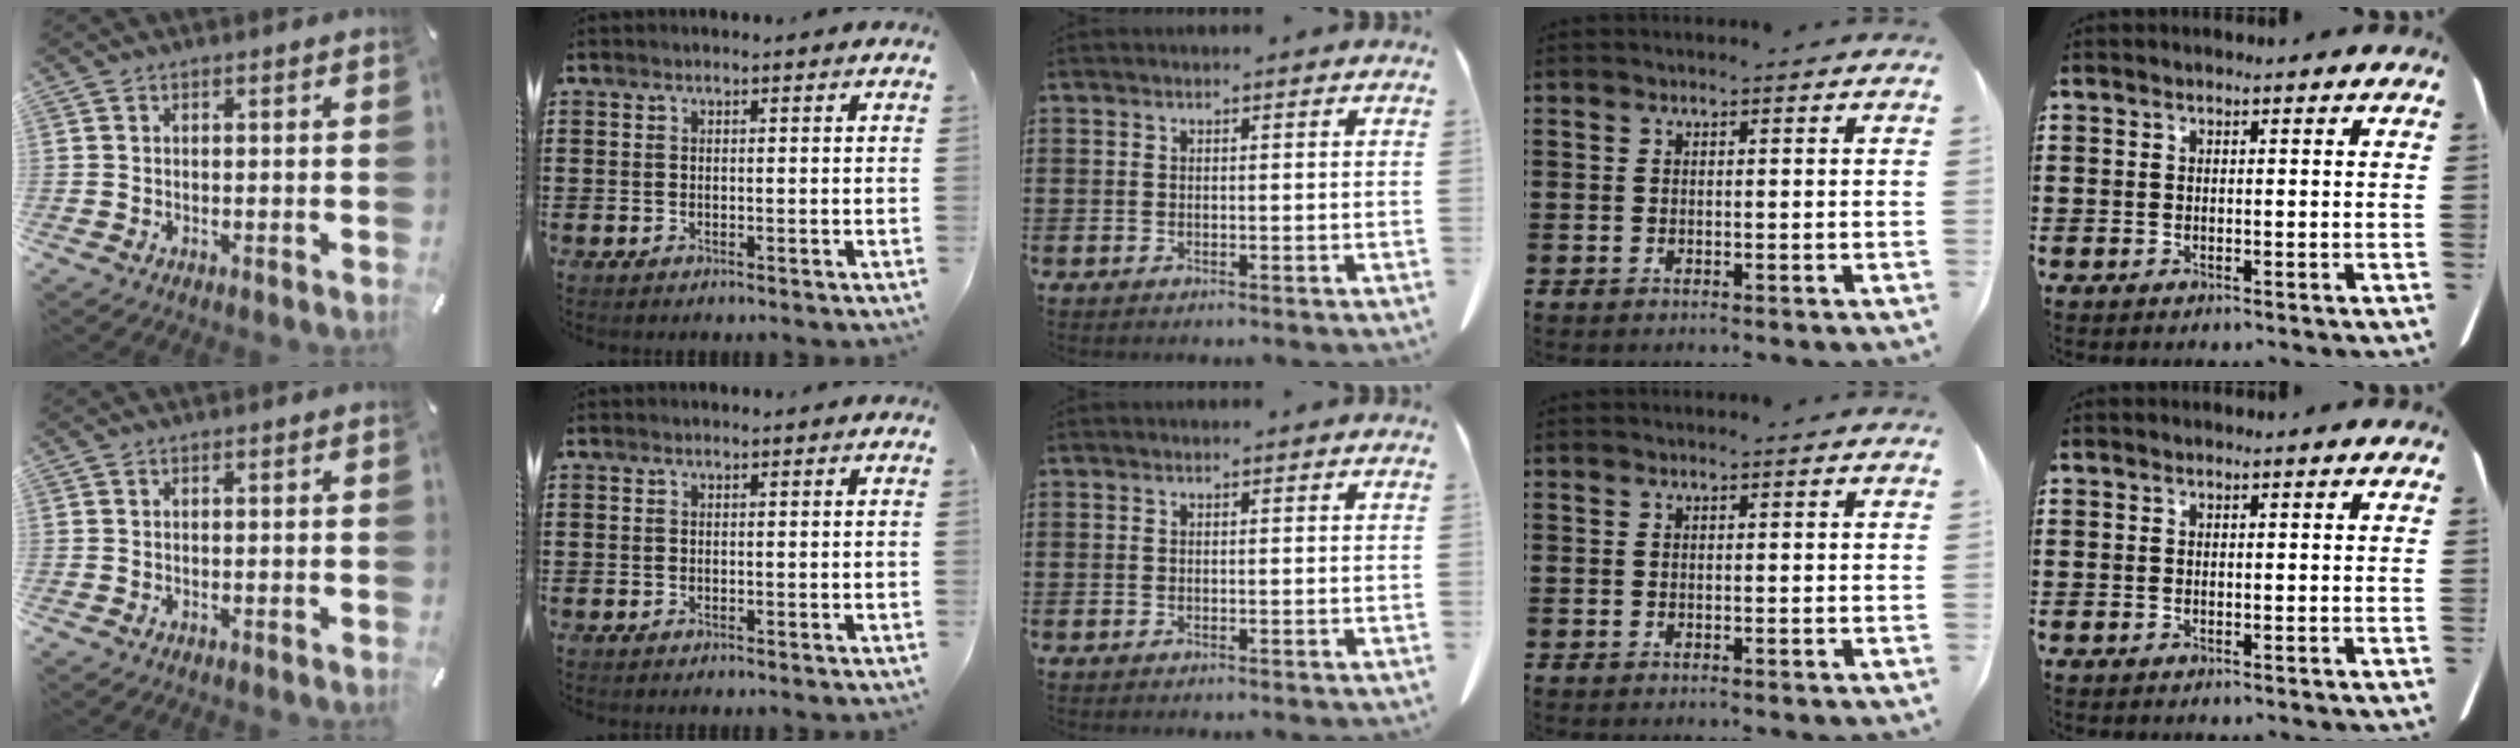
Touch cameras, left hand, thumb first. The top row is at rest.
{}